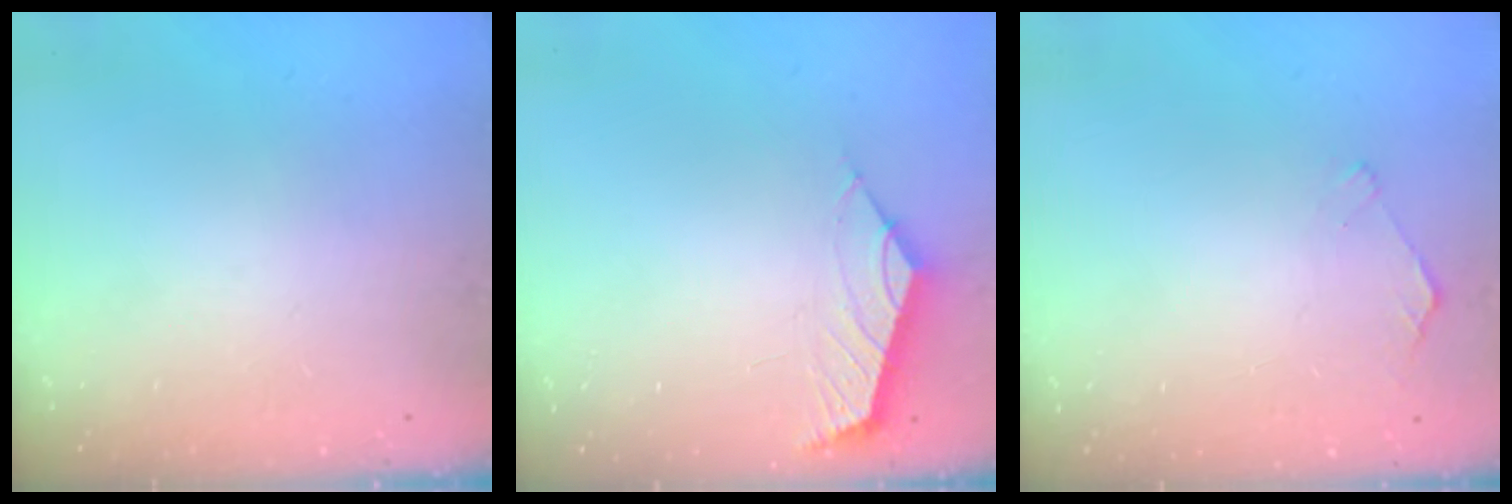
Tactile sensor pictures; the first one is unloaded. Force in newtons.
{"total": 2.1, "press": 2.1, "slide": 0.5}
{"total": 1.3, "press": 1.2, "slide": 0.3}